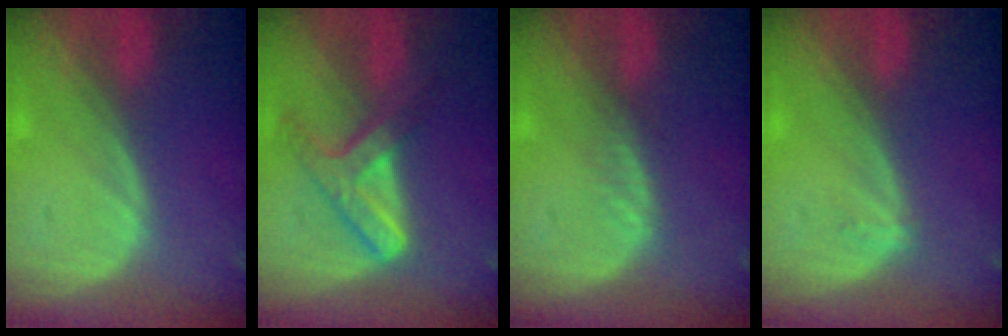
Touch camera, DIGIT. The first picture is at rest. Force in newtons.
{"total": 7.4, "press": 6.2, "slide": 4.1}
{"total": 1.4, "press": 1.3, "slide": 0.2}
{"total": 0.9, "press": 0.6, "slide": 0.6}